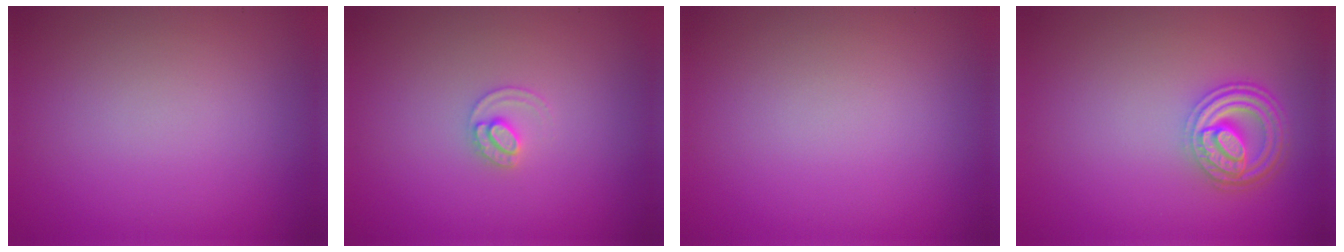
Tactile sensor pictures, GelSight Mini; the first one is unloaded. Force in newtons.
{"total": 1.5, "press": 1.5, "slide": 0.2}
{"total": 0.0}
{"total": 4.5, "press": 3.5, "slide": 2.7}